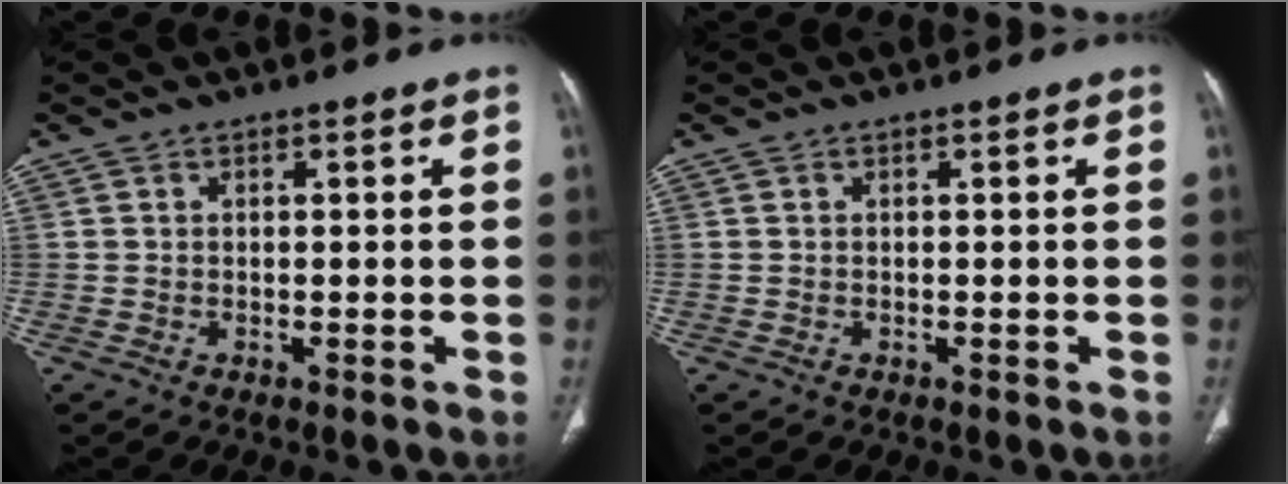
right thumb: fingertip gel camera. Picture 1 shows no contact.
{"total": 0.0}